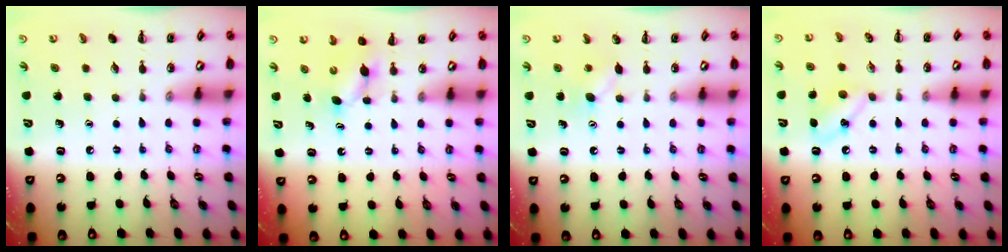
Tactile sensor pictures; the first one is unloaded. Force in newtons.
{"total": 3.5, "press": 3.4, "slide": 0.9}
{"total": 3.7, "press": 3.6, "slide": 0.7}
{"total": 5.6, "press": 5.4, "slide": 1.6}